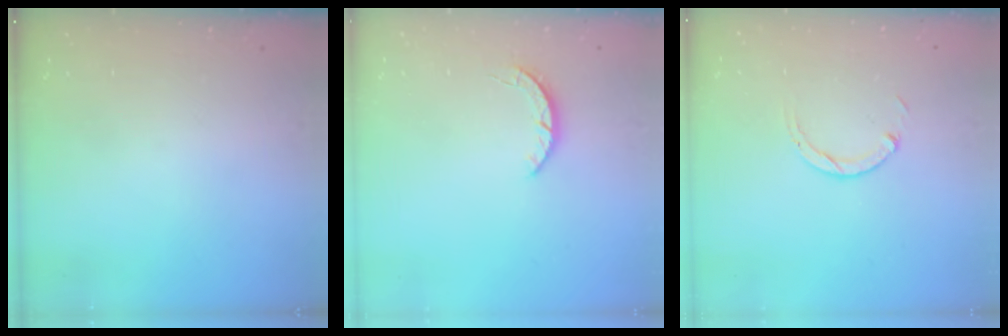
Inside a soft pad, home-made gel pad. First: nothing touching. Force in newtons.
{"total": 2.2, "press": 2.2, "slide": 0.4}
{"total": 3.0, "press": 2.9, "slide": 0.4}